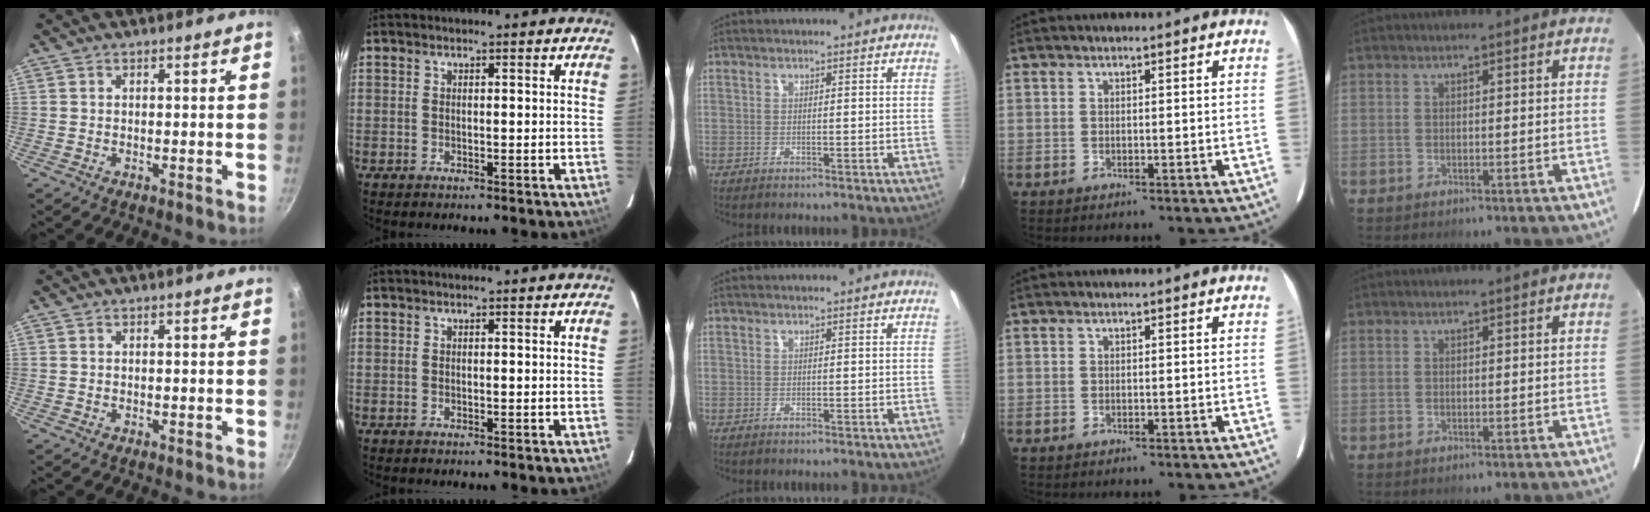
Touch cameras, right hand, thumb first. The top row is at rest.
{}